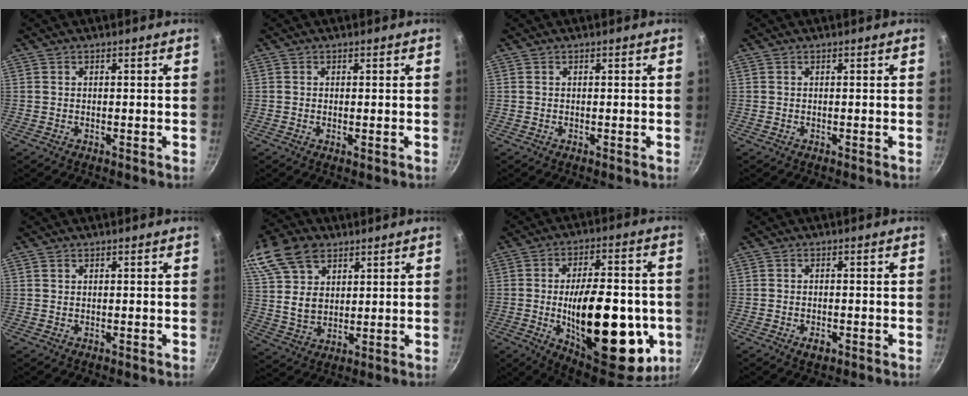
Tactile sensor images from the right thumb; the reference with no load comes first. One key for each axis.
{"total": 0.8, "fx": -0.1, "fy": 0.2, "fz": 0.7, "tx": -0.014, "ty": -0.003, "tz": -0.002}
{"total": 0.0}
{"total": 0.0}
{"total": 0.5, "fx": 0.3, "fy": 0.4, "fz": 0.2, "tx": -0.004, "ty": 0.000, "tz": 0.006}
{"total": 18.1, "fx": 9.9, "fy": 11.8, "fz": 9.5, "tx": -0.195, "ty": -0.002, "tz": 0.194}
{"total": 28.6, "fx": -5.2, "fy": 13.5, "fz": 24.7, "tx": -0.323, "ty": 0.009, "tz": -0.057}
{"total": 2.4, "fx": -1.1, "fy": 1.4, "fz": 1.6, "tx": -0.028, "ty": 0.005, "tz": -0.017}